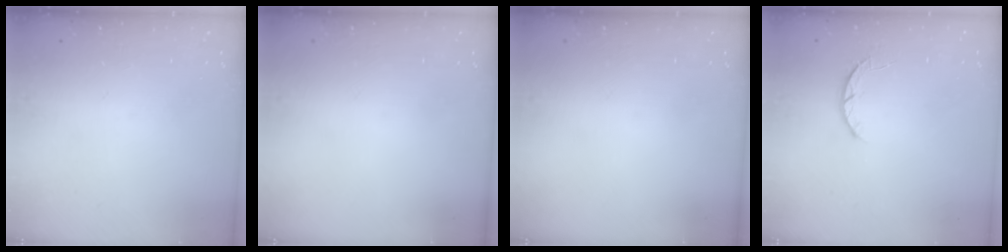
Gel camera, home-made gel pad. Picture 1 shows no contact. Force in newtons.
{"total": 0.0}
{"total": 0.0}
{"total": 2.6, "press": 2.5, "slide": 0.4}